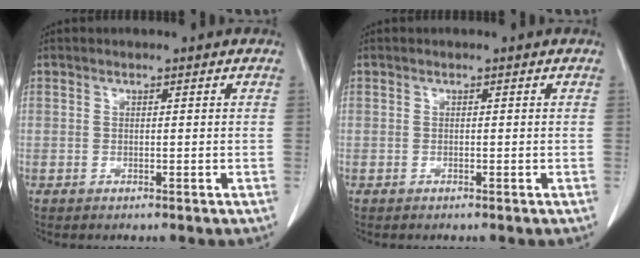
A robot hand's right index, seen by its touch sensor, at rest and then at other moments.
{"total": 0.0}